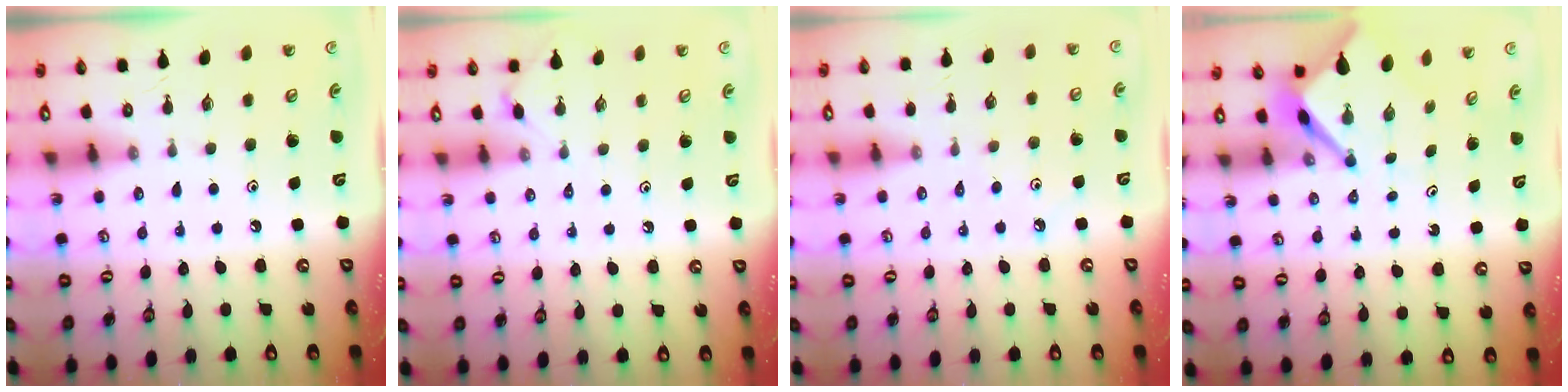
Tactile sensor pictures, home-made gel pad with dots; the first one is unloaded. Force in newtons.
{"total": 3.5, "press": 3.4, "slide": 0.6}
{"total": 2.7, "press": 2.6, "slide": 0.5}
{"total": 4.4, "press": 4.3, "slide": 0.5}